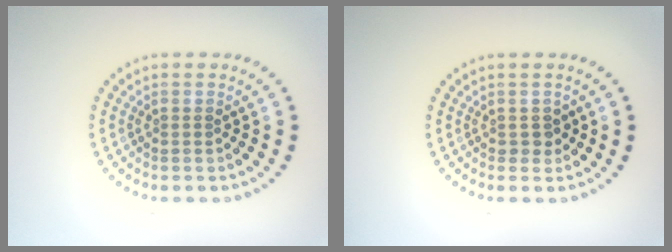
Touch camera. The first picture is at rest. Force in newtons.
{"total": 1.1, "press": 1.0, "slide": 0.5}